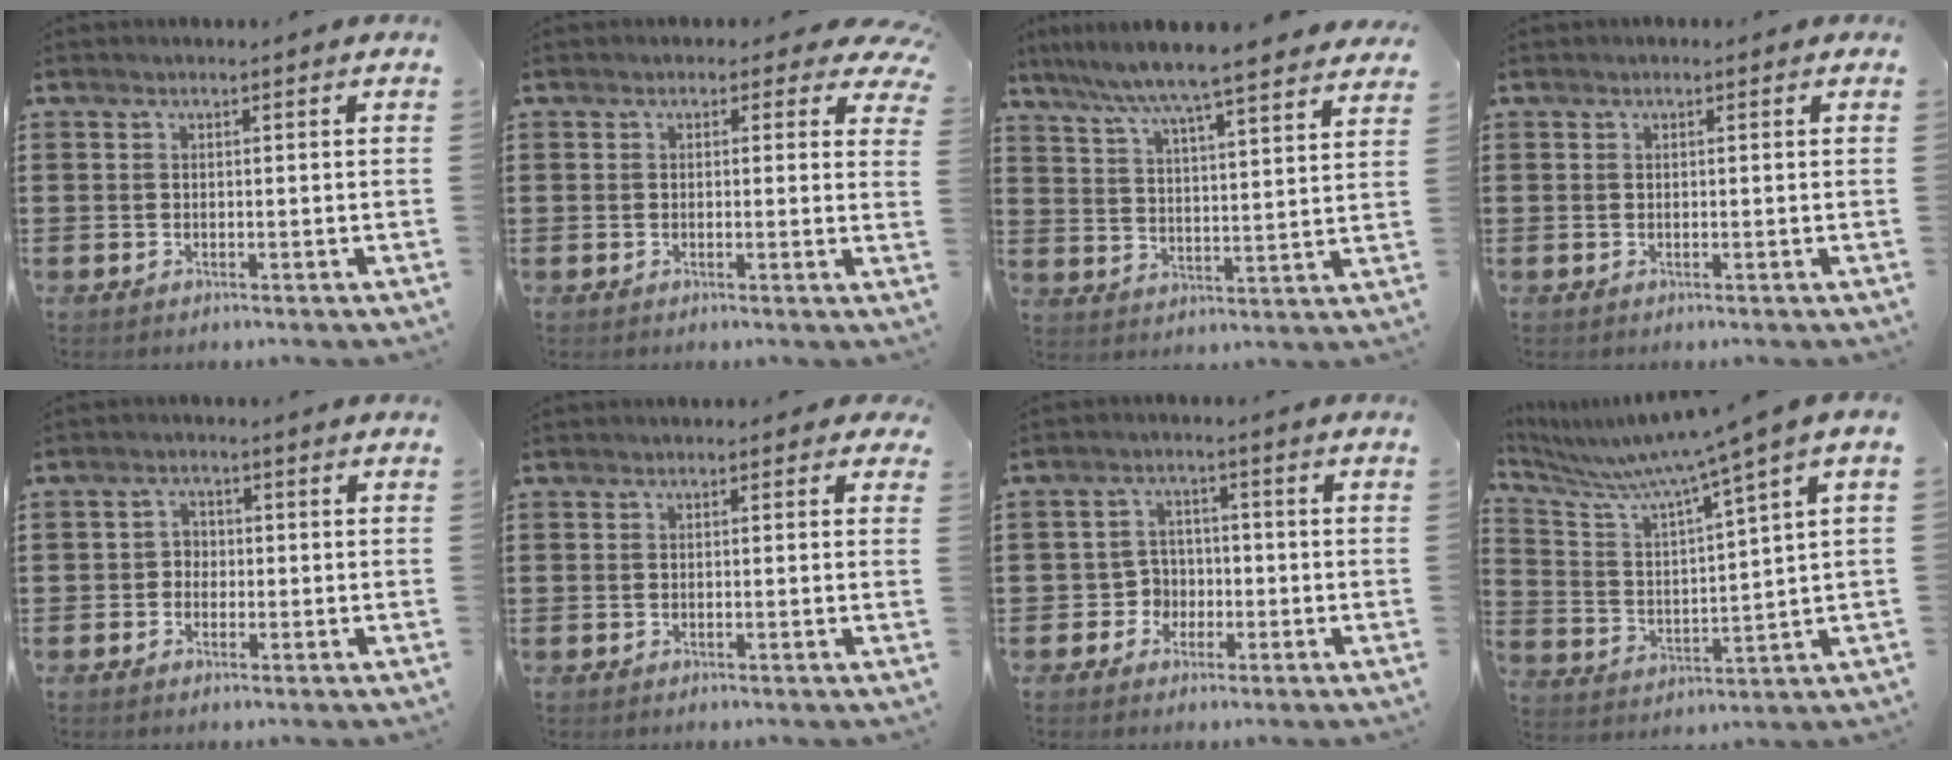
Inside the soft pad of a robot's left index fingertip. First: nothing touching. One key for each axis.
{"total": 2.0, "fx": 1.0, "fy": 1.2, "fz": 1.2, "tx": -0.014, "ty": 0.000, "tz": 0.013}
{"total": 6.3, "fx": 5.7, "fy": -0.8, "fz": 2.5, "tx": -0.074, "ty": -0.043, "tz": 0.091}
{"total": 0.0}
{"total": 2.0, "fx": -0.7, "fy": 1.8, "fz": 0.6, "tx": -0.019, "ty": 0.007, "tz": -0.019}
{"total": 0.7, "fx": 0.2, "fy": 0.5, "fz": 0.5, "tx": -0.010, "ty": 0.008, "tz": 0.002}
{"total": 3.6, "fx": -1.5, "fy": 3.2, "fz": 0.9, "tx": -0.029, "ty": 0.007, "tz": -0.034}
{"total": 7.4, "fx": 6.0, "fy": -0.9, "fz": 4.3, "tx": -0.111, "ty": -0.046, "tz": 0.092}